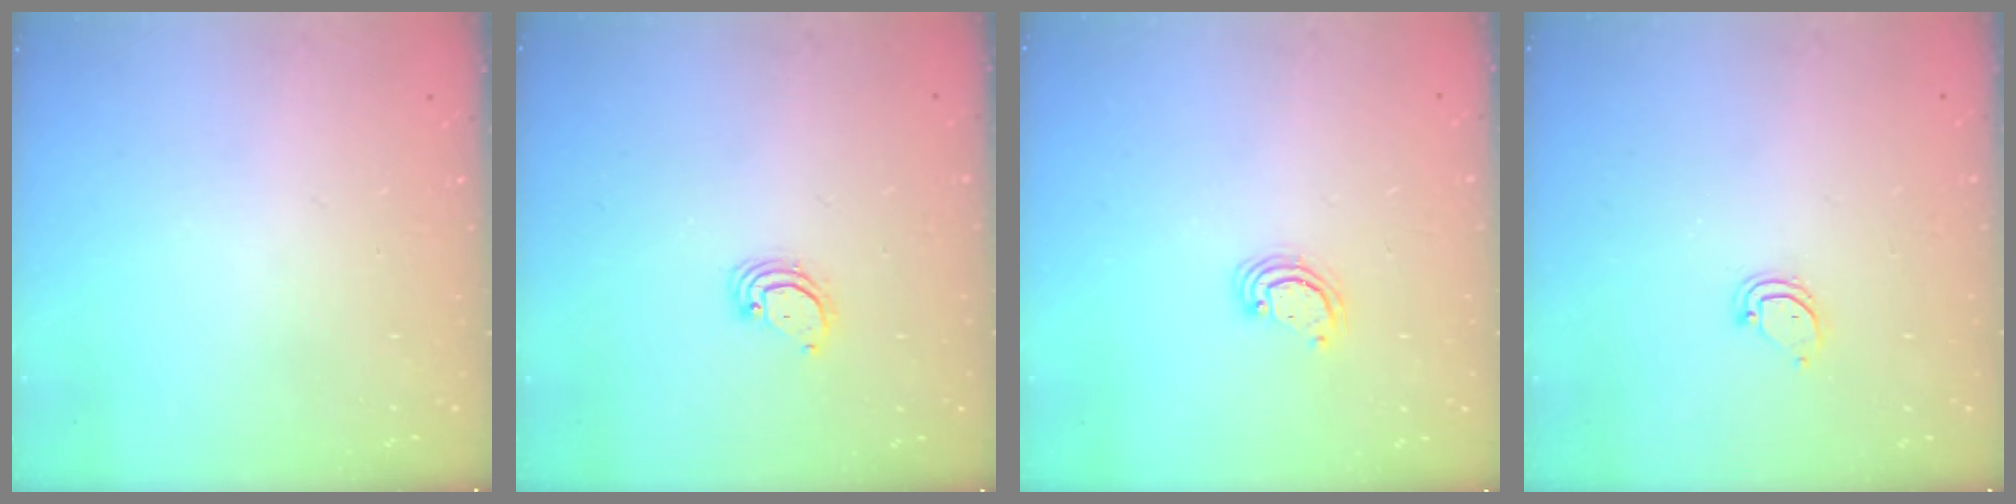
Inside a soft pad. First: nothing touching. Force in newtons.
{"total": 3.4, "press": 3.4, "slide": 0.1}
{"total": 2.8, "press": 2.8, "slide": 0.3}
{"total": 3.6, "press": 3.6, "slide": 0.2}